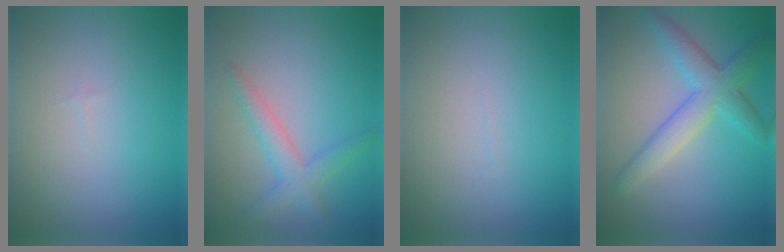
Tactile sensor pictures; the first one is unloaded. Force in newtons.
{"total": 2.9, "press": 2.9, "slide": 0.1}
{"total": 0.0}
{"total": 4.6, "press": 4.6, "slide": 0.1}